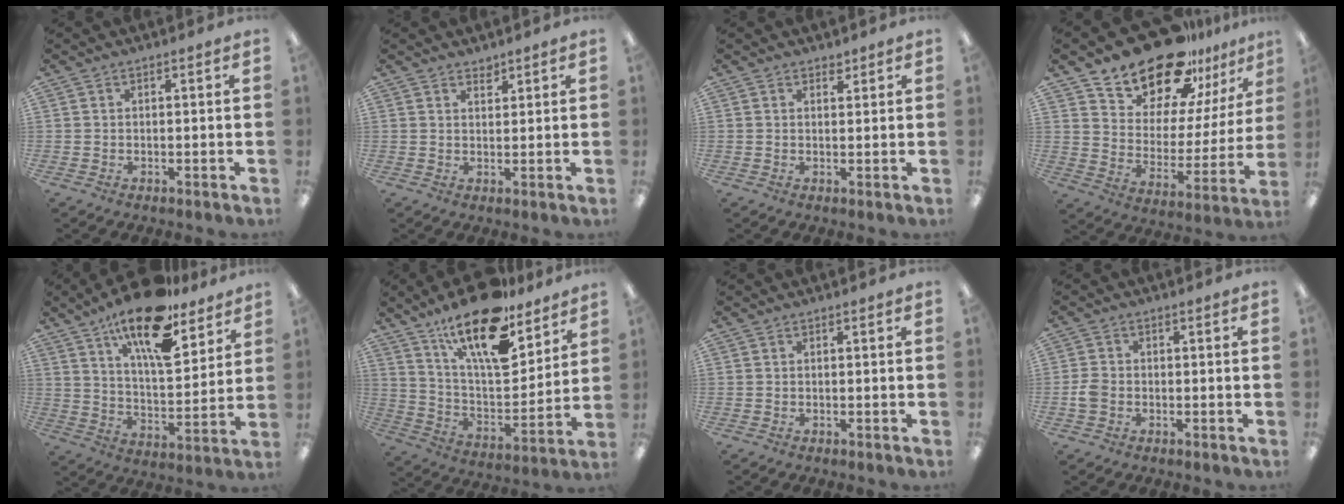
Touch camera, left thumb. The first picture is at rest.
{"total": 2.0, "force": [1.9, 0.6, 0.2], "torque": [0.003, -0.011, 0.035]}
{"total": 1.6, "force": [1.4, 0.7, 0.4], "torque": [0.000, -0.004, 0.025]}
{"total": 19.8, "force": [17.1, 7.9, 6.0], "torque": [-0.111, -0.135, 0.305]}
{"total": 19.0, "force": [13.6, 6.6, 11.6], "torque": [-0.193, -0.077, 0.225]}
{"total": 21.0, "force": [14.5, 7.9, 12.9], "torque": [-0.224, -0.087, 0.250]}
{"total": 0.0}
{"total": 3.1, "force": [-0.9, 2.4, 1.7], "torque": [-0.028, 0.007, -0.015]}